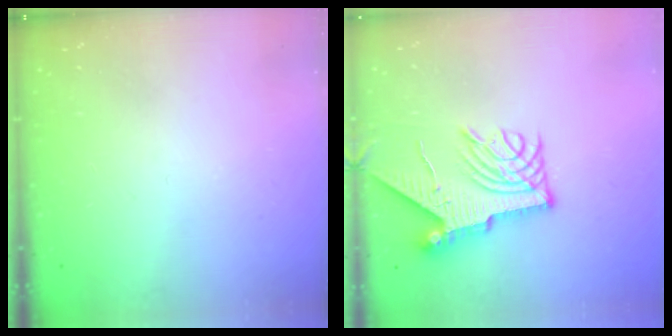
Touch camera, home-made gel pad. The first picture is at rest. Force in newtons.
{"total": 9.5, "press": 9.4, "slide": 0.9}